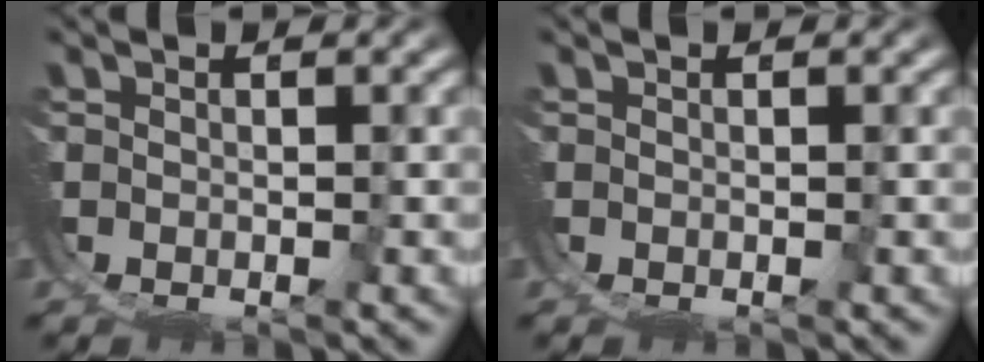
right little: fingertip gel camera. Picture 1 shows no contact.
{"total": 0.0}